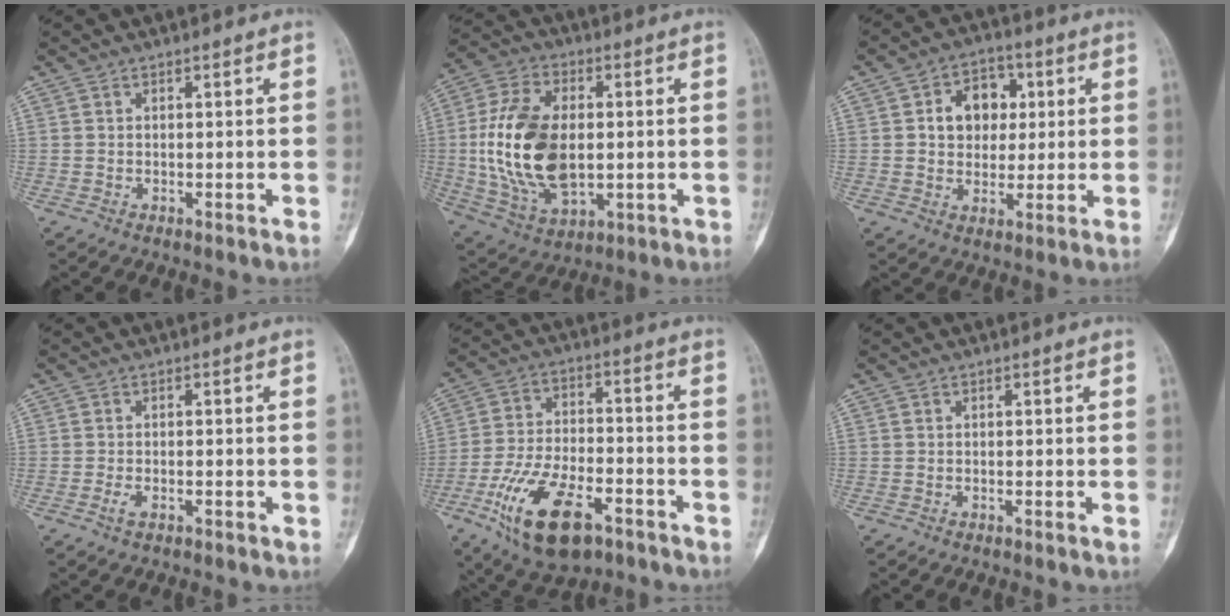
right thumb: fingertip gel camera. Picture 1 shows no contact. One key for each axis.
{"total": 20.2, "fx": -0.2, "fy": 12.3, "fz": 16.0, "tx": -0.301, "ty": -0.001, "tz": 0.008}
{"total": 9.8, "fx": 1.9, "fy": 7.6, "fz": 5.9, "tx": -0.043, "ty": 0.008, "tz": 0.027}
{"total": 1.8, "fx": -1.0, "fy": 0.9, "fz": 1.2, "tx": -0.026, "ty": 0.003, "tz": -0.021}
{"total": 17.5, "fx": -8.8, "fy": 8.4, "fz": 12.7, "tx": -0.226, "ty": 0.033, "tz": -0.146}
{"total": 0.0}